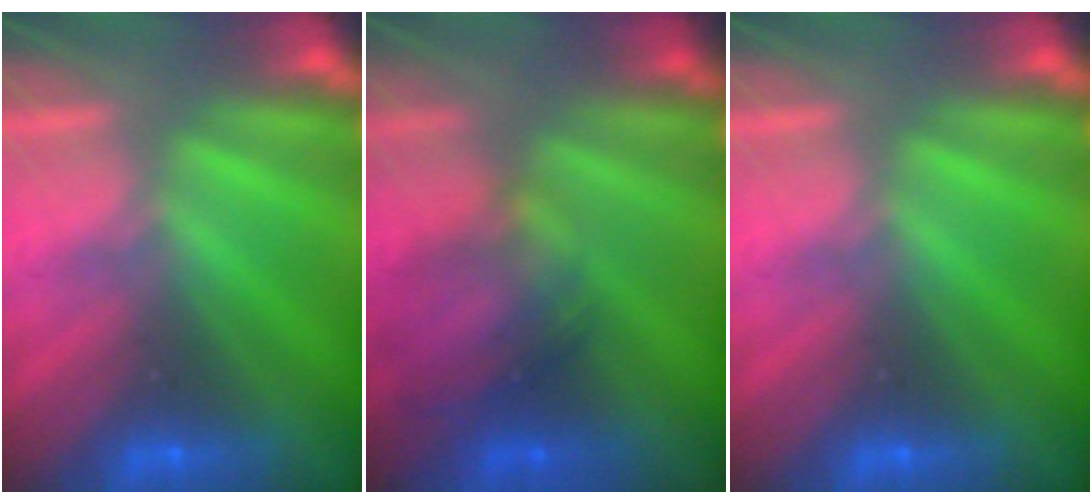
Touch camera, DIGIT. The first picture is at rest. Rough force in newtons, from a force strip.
{"total": 2.0}
{"total": 0.0}